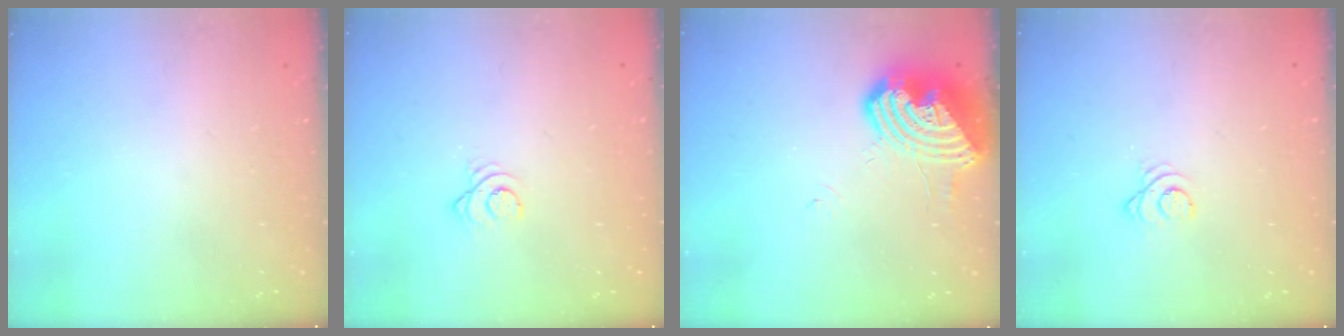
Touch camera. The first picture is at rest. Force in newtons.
{"total": 2.5, "press": 2.5, "slide": 0.3}
{"total": 14.8, "press": 14.7, "slide": 2.1}
{"total": 2.7, "press": 2.7, "slide": 0.3}